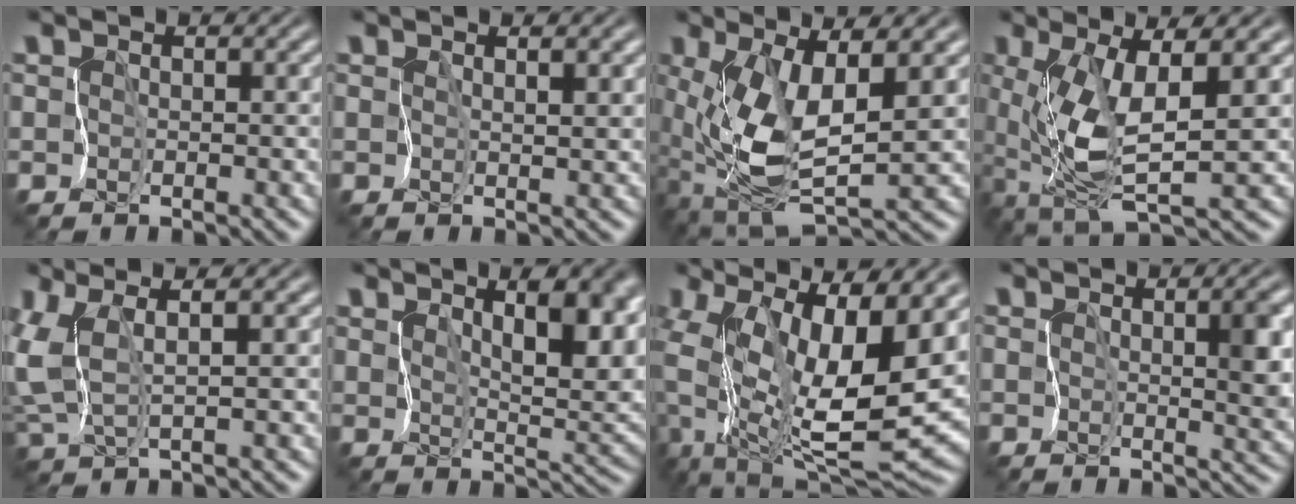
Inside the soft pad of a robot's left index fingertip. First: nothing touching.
{"total": 2.2, "force": [1.3, 0.5, 1.7], "torque": [-0.019, -0.006, 0.016]}
{"total": 8.0, "force": [0.2, 3.3, 7.3], "torque": [-0.163, -0.020, 0.008]}
{"total": 6.5, "force": [-0.1, 1.8, 6.2], "torque": [-0.134, -0.011, 0.000]}
{"total": 4.0, "force": [1.2, 1.3, 3.6], "torque": [-0.099, 0.001, 0.030]}
{"total": 7.5, "force": [3.4, 2.9, 5.9], "torque": [-0.079, -0.007, 0.051]}
{"total": 14.8, "force": [-0.4, 6.4, 13.4], "torque": [-0.248, -0.016, 0.000]}
{"total": 5.3, "force": [1.0, 1.8, 4.8], "torque": [-0.067, -0.005, 0.017]}